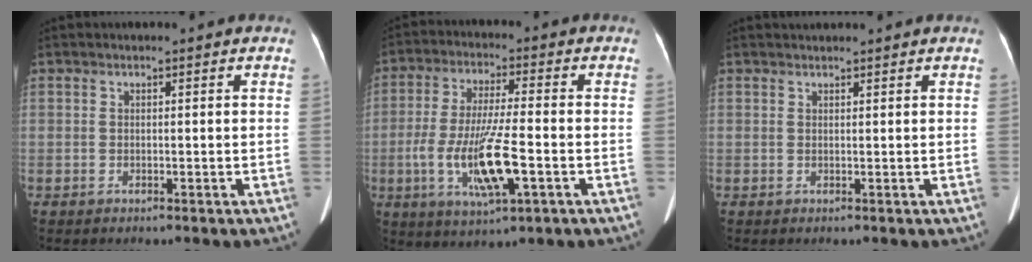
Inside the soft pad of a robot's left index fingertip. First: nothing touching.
{"total": 11.5, "force": [-3.2, 1.7, 11.0], "torque": [-0.217, -0.012, -0.056]}
{"total": 1.6, "force": [1.6, 0.0, 0.3], "torque": [-0.006, 0.023, 0.029]}